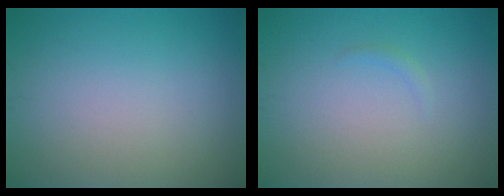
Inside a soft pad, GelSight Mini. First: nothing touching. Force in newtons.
{"total": 0.5, "press": 0.5, "slide": 0.1}